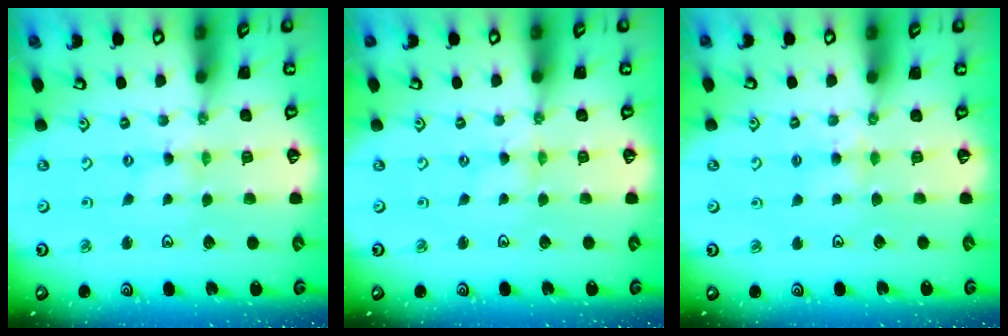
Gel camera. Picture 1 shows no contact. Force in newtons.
{"total": 0.6, "press": 0.6, "slide": 0.1}
{"total": 4.3, "press": 4.2, "slide": 0.6}